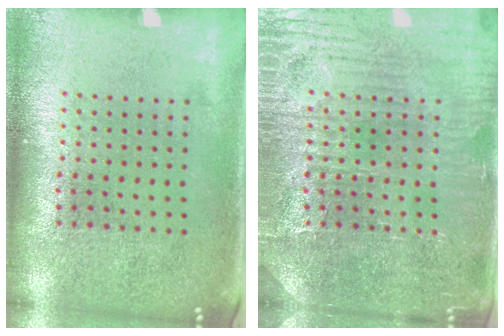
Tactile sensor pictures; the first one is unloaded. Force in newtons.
{"total": 4.2, "press": 4.1, "slide": 0.9}